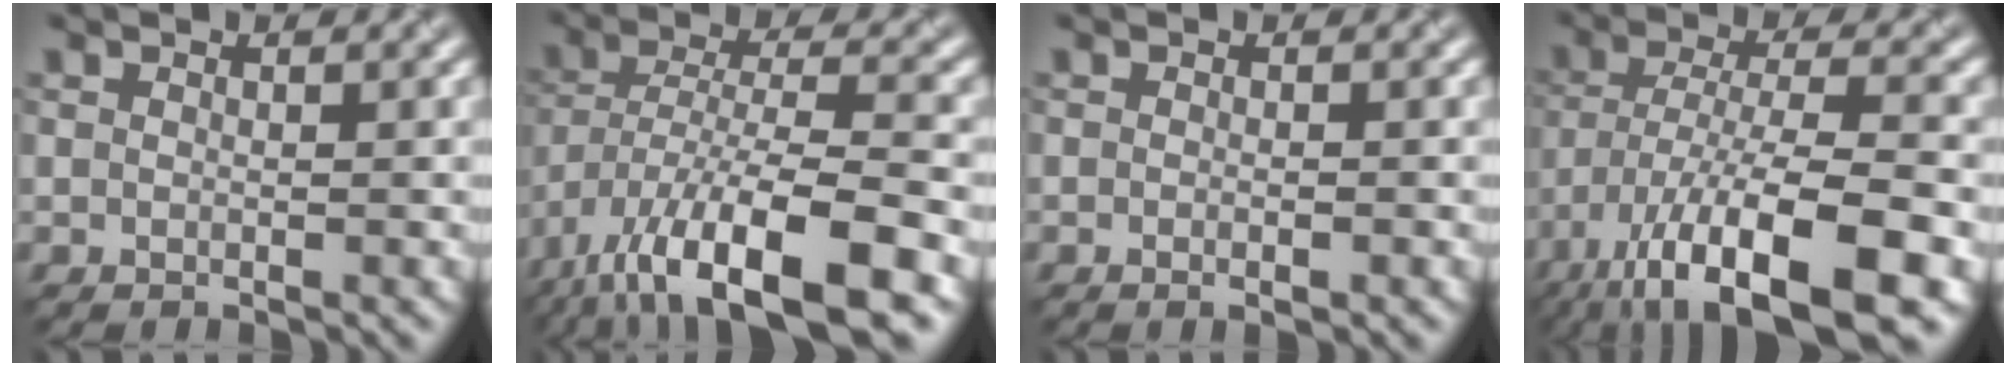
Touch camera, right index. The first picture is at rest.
{"total": 12.5, "force": [-7.5, 3.7, 9.3], "torque": [-0.165, -0.008, -0.135]}
{"total": 1.4, "force": [-0.3, 0.5, 1.3], "torque": [0.001, -0.005, -0.009]}
{"total": 13.7, "force": [-7.7, 4.1, 10.5], "torque": [-0.193, -0.013, -0.132]}